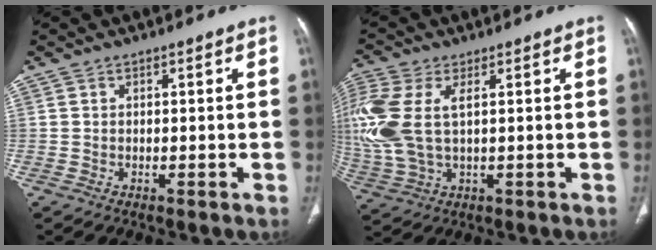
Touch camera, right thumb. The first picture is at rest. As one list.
[{"total": 14.3, "force": [2.5, 7.6, 11.9], "torque": [-0.315, 0.005, 0.058]}]